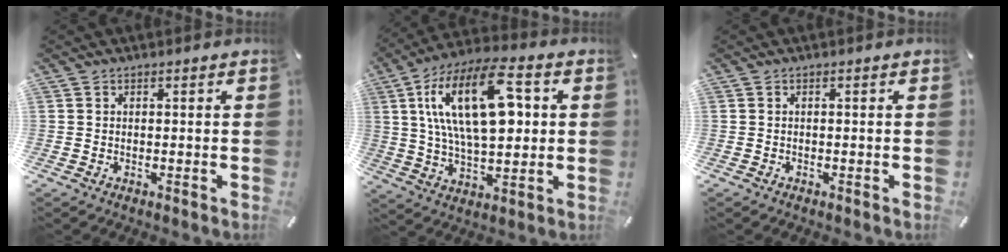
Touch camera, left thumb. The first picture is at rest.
{"total": 21.5, "force": [5.7, 10.7, 17.8], "torque": [-0.337, 0.001, 0.087]}
{"total": 0.0}